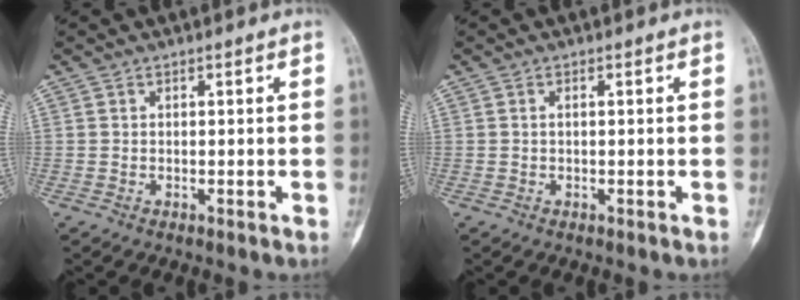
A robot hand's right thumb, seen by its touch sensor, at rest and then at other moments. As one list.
[{"total": 0.5, "force": [0.0, 0.2, 0.5], "torque": [-0.011, 0.002, 0.001]}]